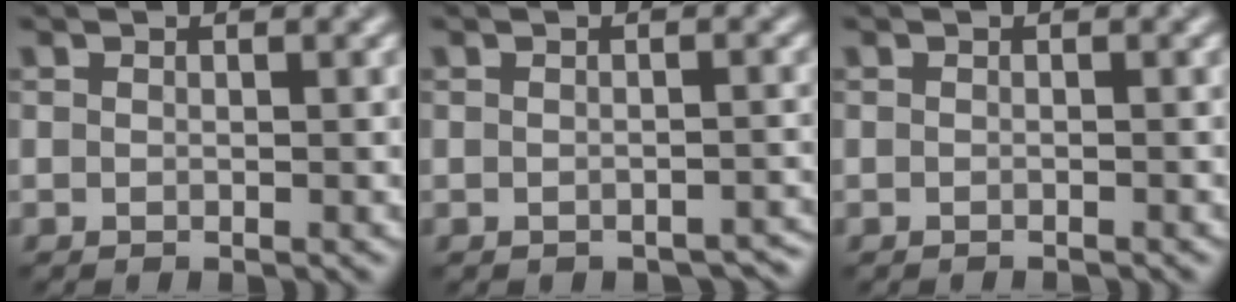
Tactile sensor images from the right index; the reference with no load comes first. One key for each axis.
{"total": 1.5, "fx": -1.3, "fy": 0.6, "fz": 0.4, "tx": -0.002, "ty": -0.002, "tz": -0.011}
{"total": 0.5, "fx": -0.5, "fy": -0.1, "fz": 0.0, "tx": -0.001, "ty": 0.002, "tz": -0.007}